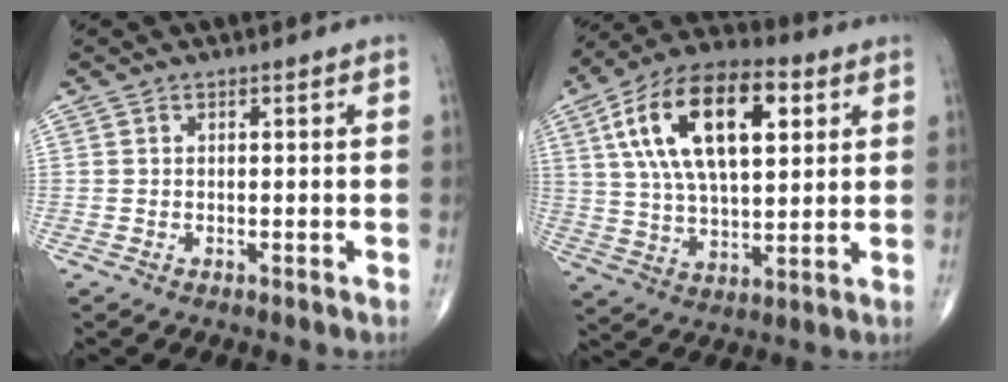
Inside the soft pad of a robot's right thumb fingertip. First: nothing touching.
{"total": 21.4, "force": [6.8, 10.5, 17.4], "torque": [-0.297, 0.001, 0.114]}